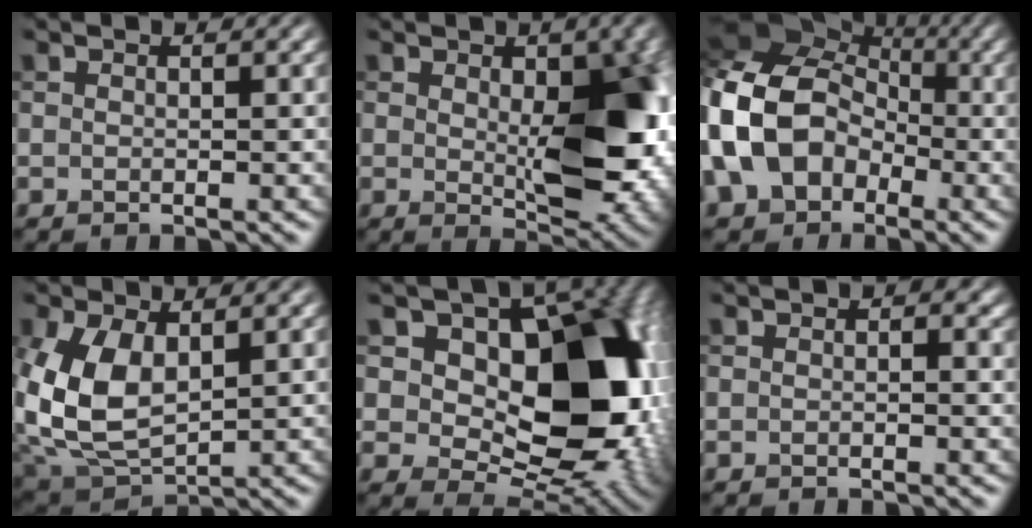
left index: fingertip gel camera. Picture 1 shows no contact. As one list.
[{"total": 9.8, "force": [0.2, 5.0, 8.4], "torque": [-0.122, -0.015, 0.017]}, {"total": 13.3, "force": [-2.4, 10.8, 7.4], "torque": [-0.163, -0.007, -0.080]}, {"total": 8.3, "force": [0.9, 4.9, 6.6], "torque": [-0.160, -0.006, 0.019]}, {"total": 14.9, "force": [1.9, 10.0, 10.8], "torque": [-0.128, -0.006, 0.035]}, {"total": 0.9, "force": [0.0, 0.6, 0.7], "torque": [-0.007, -0.001, -0.004]}]